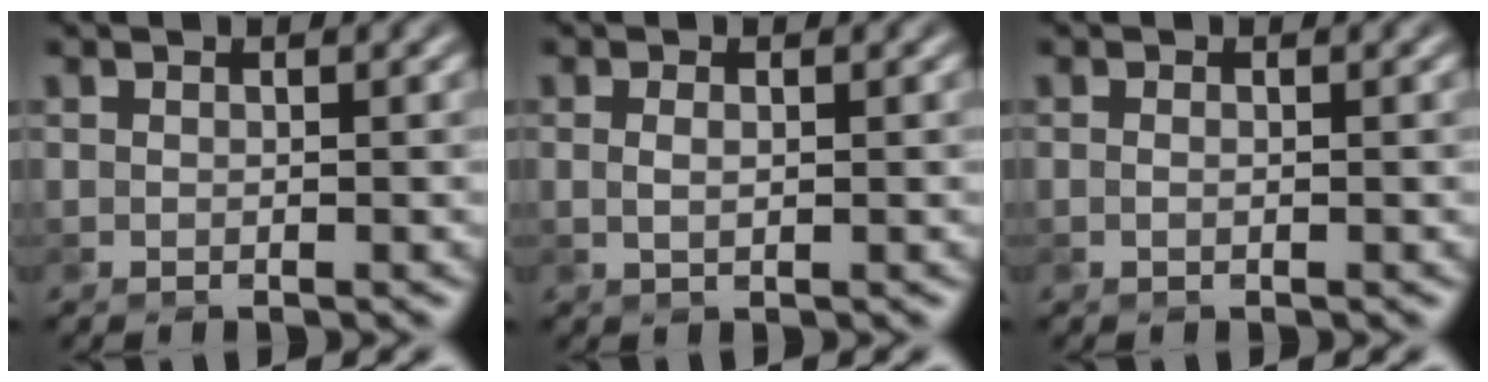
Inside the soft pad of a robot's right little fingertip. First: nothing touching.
{"total": 0.9, "force": [-0.2, 0.3, 0.8], "torque": [-0.019, -0.004, -0.003]}
{"total": 0.6, "force": [-0.3, 0.2, 0.4], "torque": [-0.009, -0.001, -0.007]}